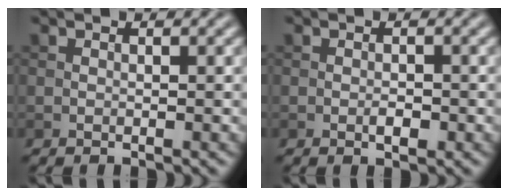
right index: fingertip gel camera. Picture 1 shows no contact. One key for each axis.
{"total": 1.2, "fx": -0.4, "fy": 0.6, "fz": 1.0, "tx": -0.016, "ty": 0.001, "tz": -0.007}